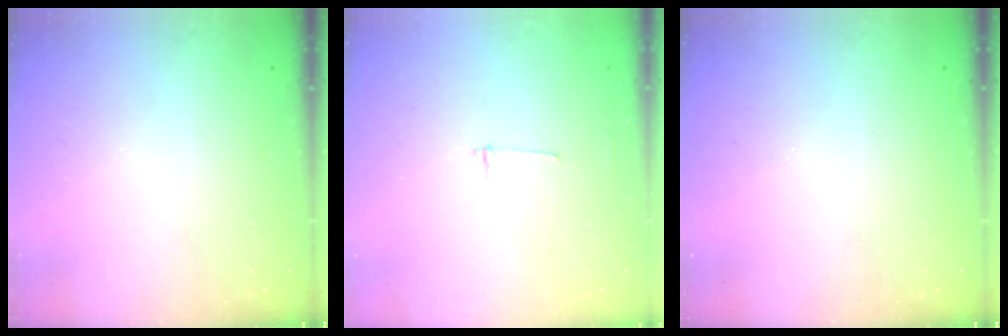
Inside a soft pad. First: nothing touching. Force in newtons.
{"total": 2.7, "press": 2.7, "slide": 0.3}
{"total": 0.0}